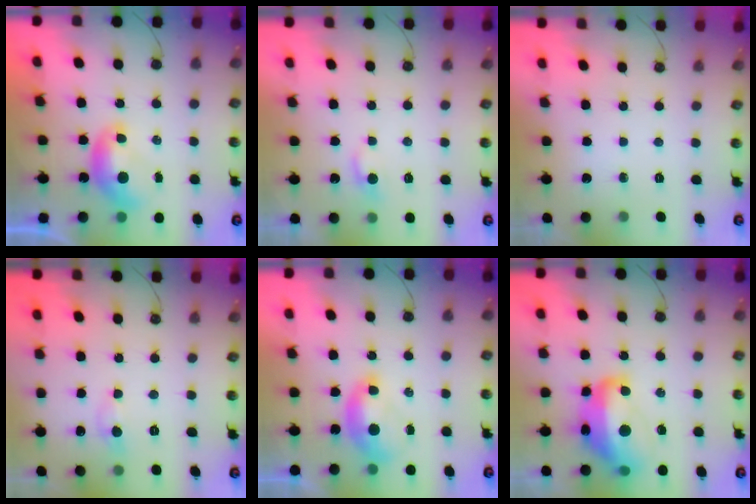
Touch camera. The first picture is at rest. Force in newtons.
{"total": 1.2, "press": 1.1, "slide": 0.6}
{"total": 0.0}
{"total": 1.7, "press": 1.7, "slide": 0.2}
{"total": 1.7, "press": 1.5, "slide": 0.6}
{"total": 10.6, "press": 10.4, "slide": 2.2}